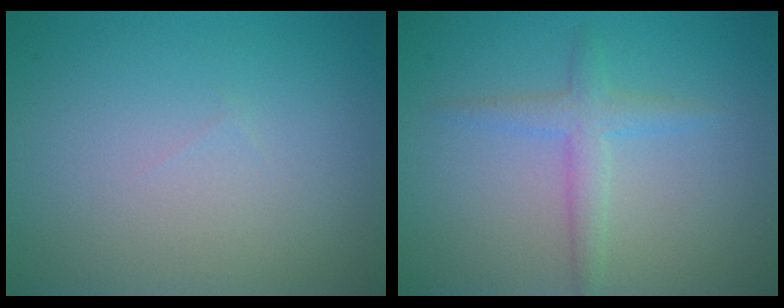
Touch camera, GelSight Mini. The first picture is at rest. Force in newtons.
{"total": 2.3, "press": 2.3, "slide": 0.2}